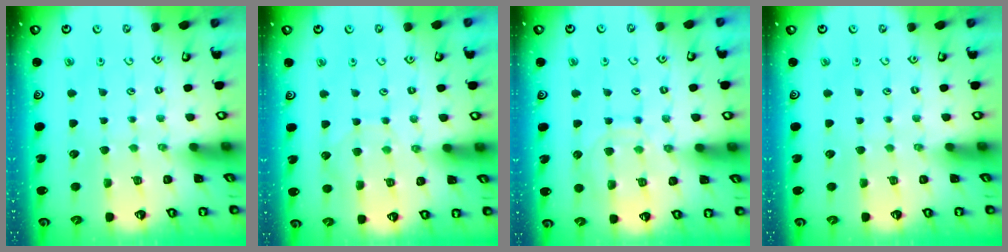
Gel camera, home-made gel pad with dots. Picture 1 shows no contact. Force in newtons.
{"total": 6.2, "press": 6.2, "slide": 0.6}
{"total": 11.0, "press": 11.0, "slide": 1.1}
{"total": 0.0}